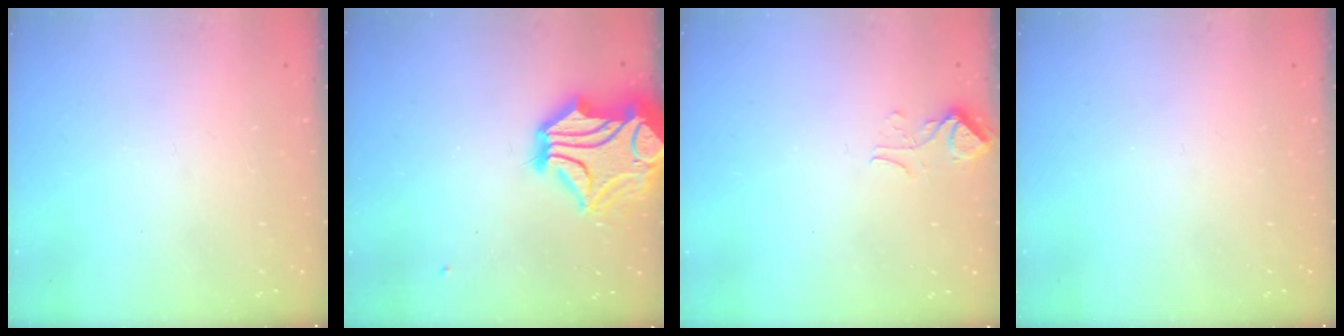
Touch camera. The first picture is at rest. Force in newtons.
{"total": 8.3, "press": 8.0, "slide": 2.4}
{"total": 2.4, "press": 2.3, "slide": 0.7}
{"total": 0.0}